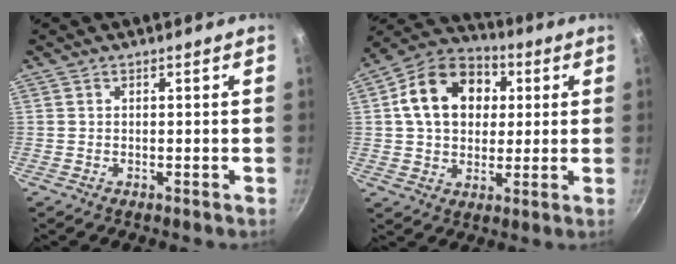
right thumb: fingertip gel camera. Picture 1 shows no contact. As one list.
[{"total": 16.3, "force": [3.5, 12.4, 10.0], "torque": [-0.145, 0.022, 0.045]}]